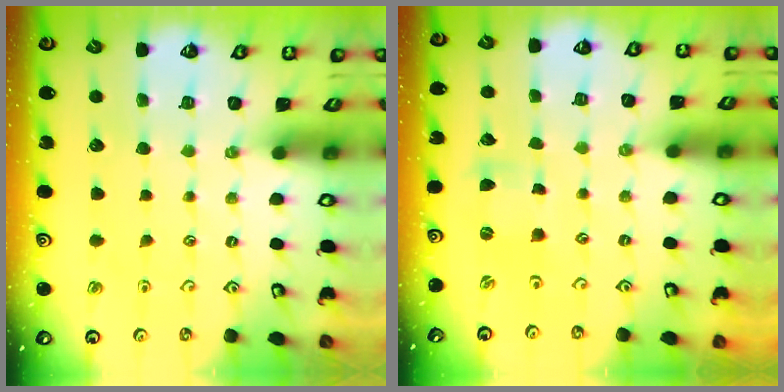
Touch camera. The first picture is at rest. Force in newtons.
{"total": 0.0}